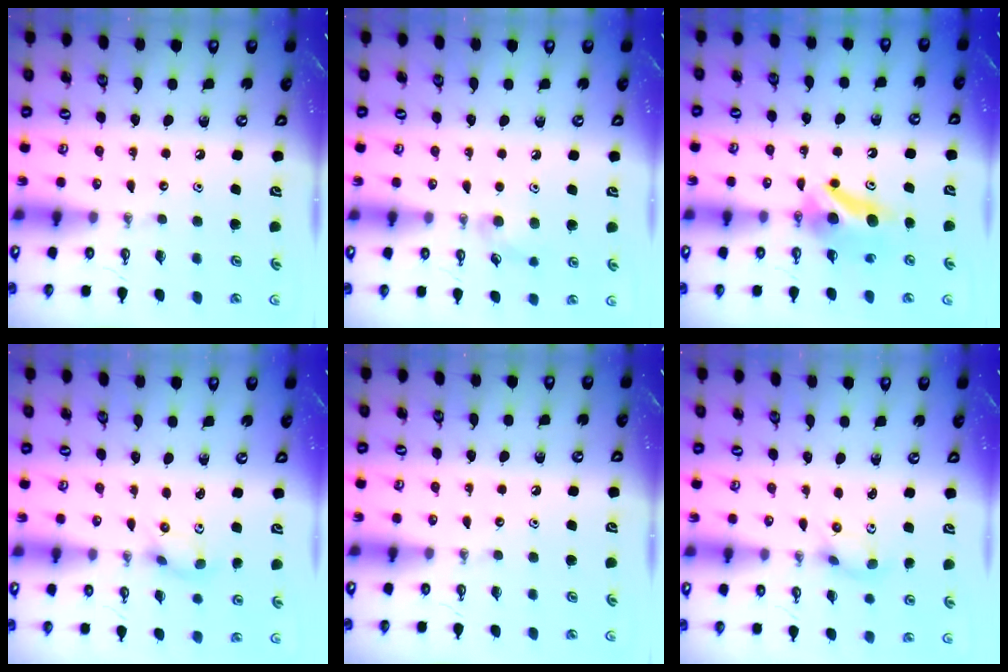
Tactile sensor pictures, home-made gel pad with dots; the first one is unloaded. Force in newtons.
{"total": 6.1, "press": 6.0, "slide": 1.4}
{"total": 7.8, "press": 5.0, "slide": 6.0}
{"total": 2.0, "press": 1.8, "slide": 0.9}
{"total": 0.0}
{"total": 2.0, "press": 1.8, "slide": 0.9}